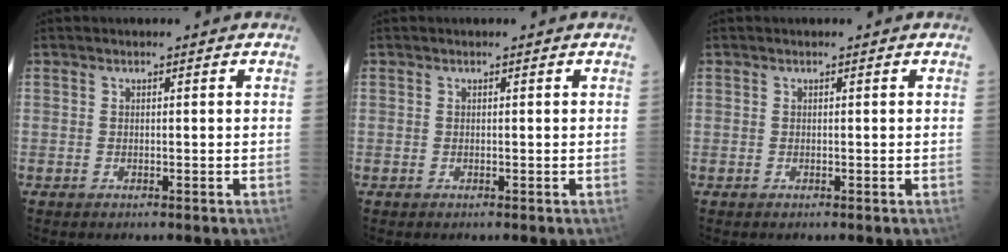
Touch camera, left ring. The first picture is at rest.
{"total": 0.0}
{"total": 0.0}